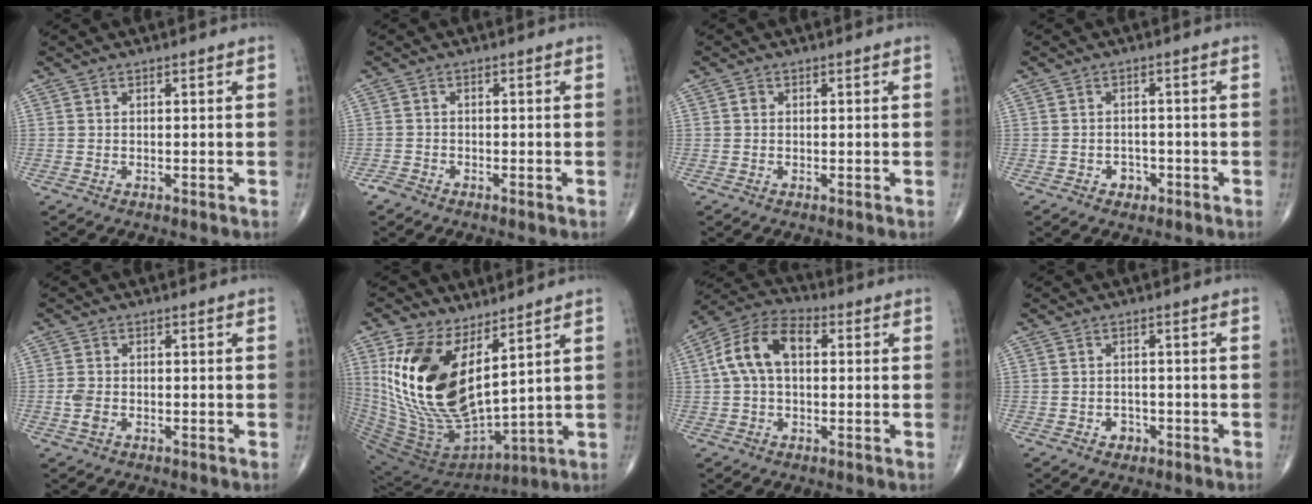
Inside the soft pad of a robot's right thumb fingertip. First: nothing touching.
{"total": 1.5, "force": [-1.3, 0.5, 0.4], "torque": [-0.009, -0.002, -0.030]}
{"total": 0.7, "force": [0.0, 0.7, 0.3], "torque": [-0.002, 0.002, -0.002]}
{"total": 2.4, "force": [-1.2, 1.8, 0.9], "torque": [-0.001, 0.008, -0.017]}
{"total": 2.6, "force": [-0.8, 1.7, 1.8], "torque": [-0.046, 0.005, -0.017]}
{"total": 21.7, "force": [7.6, 10.4, 17.5], "torque": [-0.332, -0.055, 0.164]}
{"total": 11.3, "force": [1.5, 6.8, 8.9], "torque": [-0.171, 0.035, 0.017]}
{"total": 2.1, "force": [-1.1, 1.7, 0.8], "torque": [-0.002, 0.008, -0.015]}